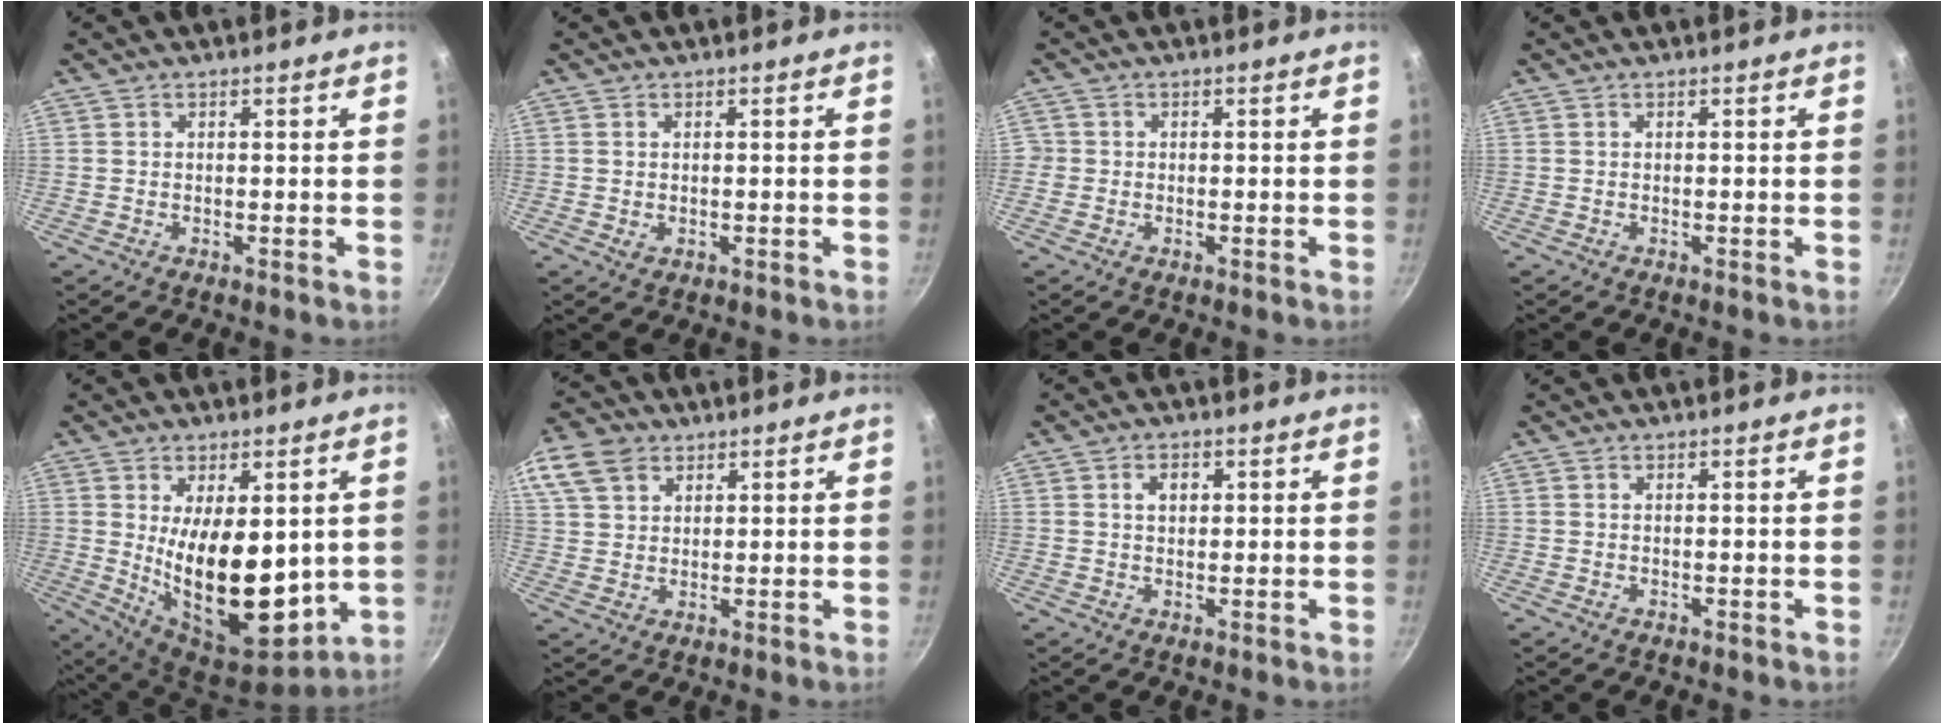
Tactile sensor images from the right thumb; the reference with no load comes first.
{"total": 1.0, "force": [0.1, 0.7, 0.6], "torque": [-0.009, -0.003, 0.002]}
{"total": 1.3, "force": [-0.3, 1.3, 0.2], "torque": [0.000, 0.003, -0.007]}
{"total": 0.0}
{"total": 18.4, "force": [1.0, 9.6, 15.6], "torque": [-0.220, -0.044, 0.039]}
{"total": 11.1, "force": [5.8, 7.8, 5.4], "torque": [-0.109, 0.008, 0.108]}
{"total": 2.9, "force": [0.8, 2.1, 1.9], "torque": [-0.016, 0.002, 0.013]}
{"total": 0.0}